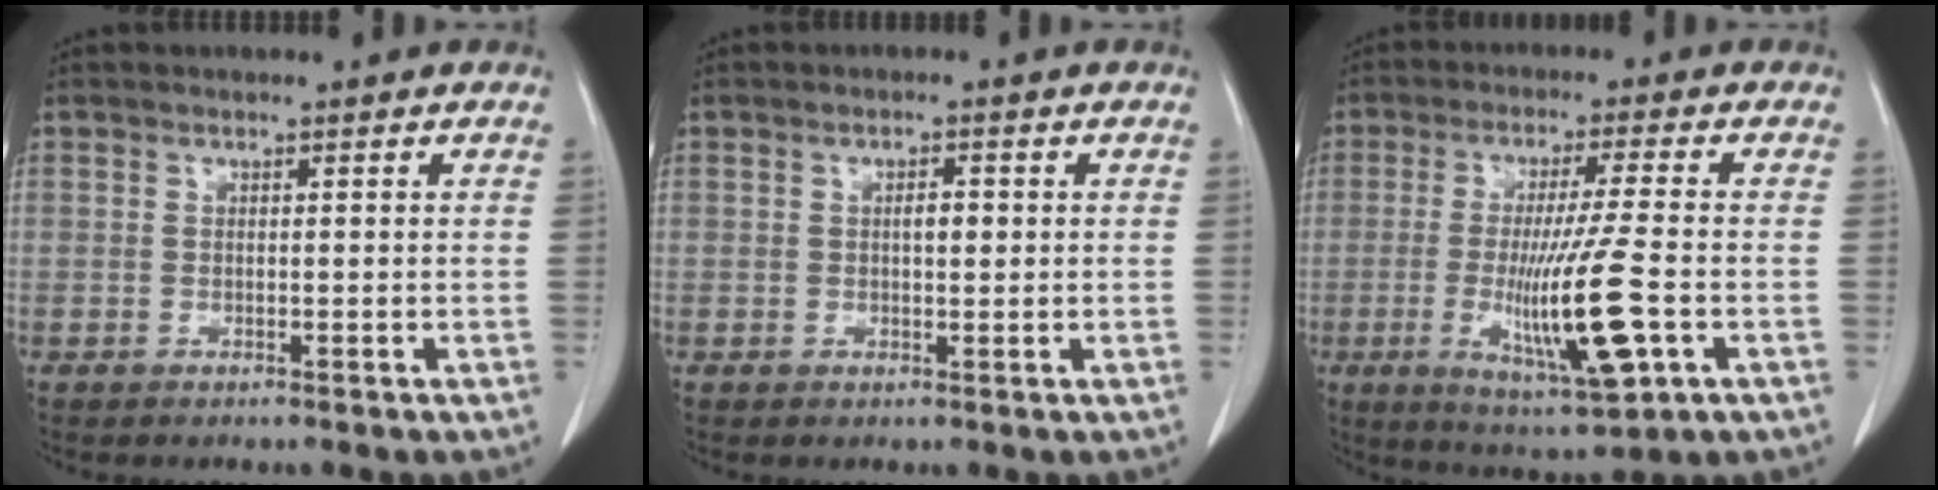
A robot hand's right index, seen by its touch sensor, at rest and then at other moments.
{"total": 2.0, "force": [0.3, 0.7, 1.9], "torque": [-0.032, 0.002, 0.005]}
{"total": 13.4, "force": [-3.3, 0.5, 13.0], "torque": [-0.237, -0.028, -0.051]}